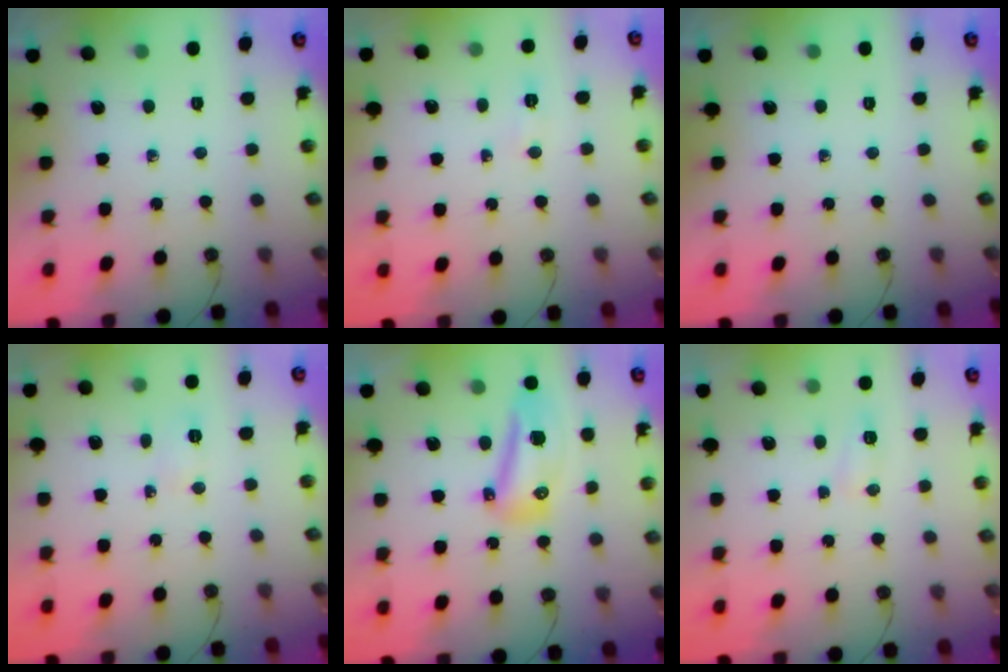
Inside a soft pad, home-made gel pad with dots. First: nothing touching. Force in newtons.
{"total": 3.4, "press": 3.4, "slide": 0.6}
{"total": 0.0}
{"total": 2.6, "press": 2.5, "slide": 0.8}
{"total": 16.2, "press": 12.7, "slide": 10.1}
{"total": 5.2, "press": 5.2, "slide": 0.6}